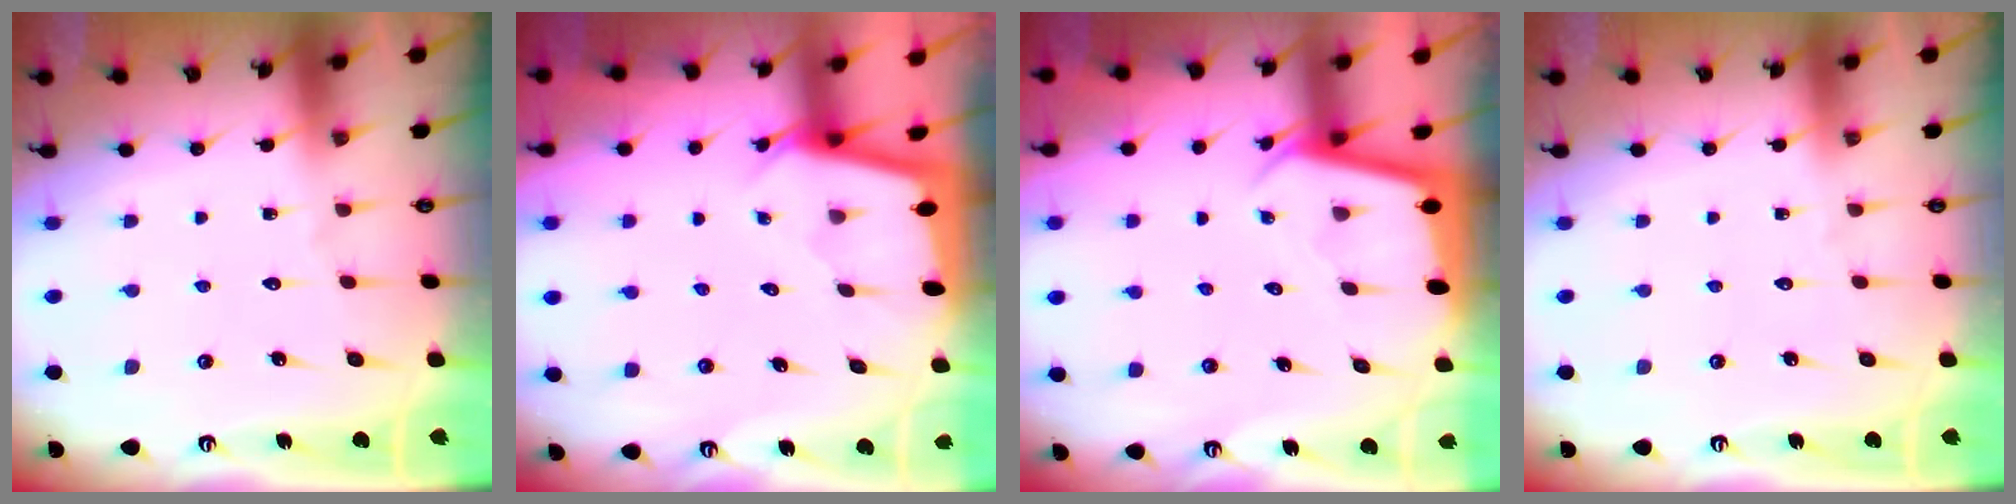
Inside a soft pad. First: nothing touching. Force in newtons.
{"total": 2.0, "press": 2.0, "slide": 0.1}
{"total": 2.3, "press": 2.3, "slide": 0.1}
{"total": 0.0}